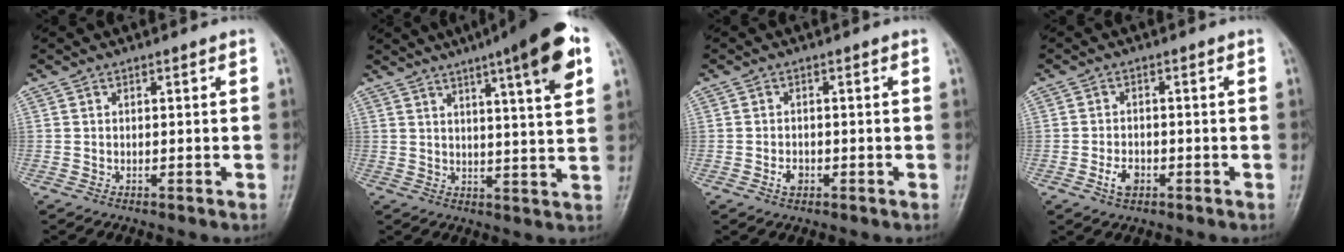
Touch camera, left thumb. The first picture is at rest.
{"total": 14.0, "force": [7.1, 1.7, 12.0], "torque": [-0.164, -0.015, 0.094]}
{"total": 1.9, "force": [-0.8, 1.3, 1.1], "torque": [-0.017, 0.003, -0.014]}
{"total": 3.2, "force": [-1.4, 2.0, 2.0], "torque": [-0.035, 0.006, -0.024]}